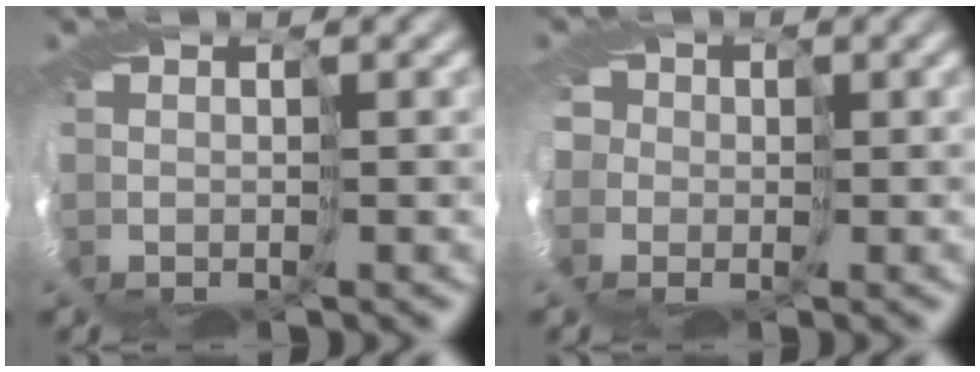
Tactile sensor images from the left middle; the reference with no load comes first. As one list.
[{"total": 6.6, "force": [-1.2, 6.2, 1.9], "torque": [-0.058, 0.014, -0.055]}]